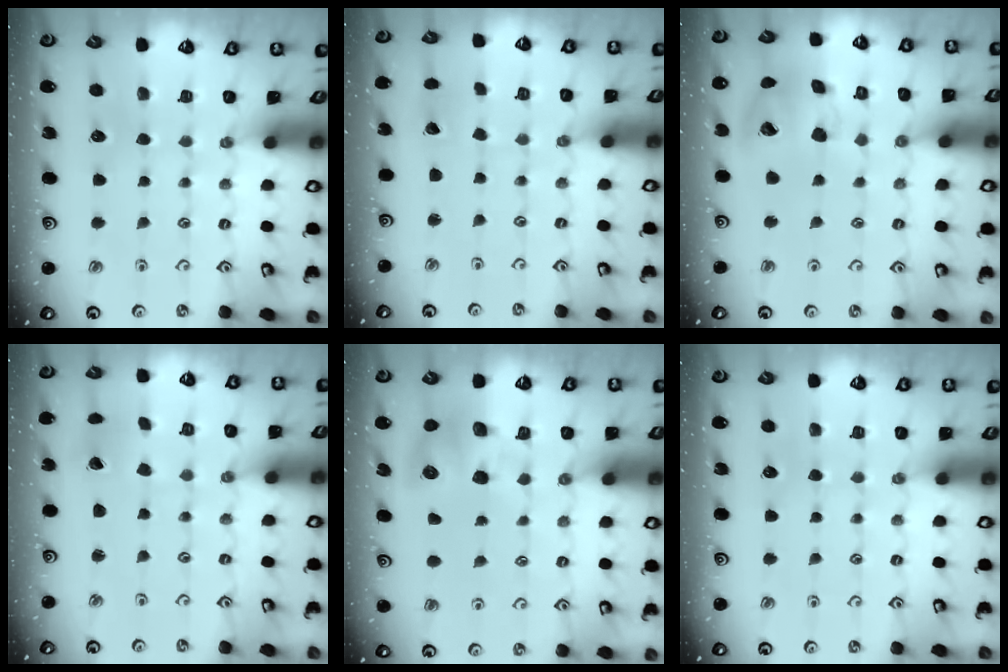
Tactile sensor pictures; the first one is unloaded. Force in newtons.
{"total": 1.2, "press": 1.2, "slide": 0.0}
{"total": 14.4, "press": 14.2, "slide": 2.3}
{"total": 2.4, "press": 2.4, "slide": 0.3}
{"total": 8.0, "press": 8.0, "slide": 1.1}
{"total": 0.0}